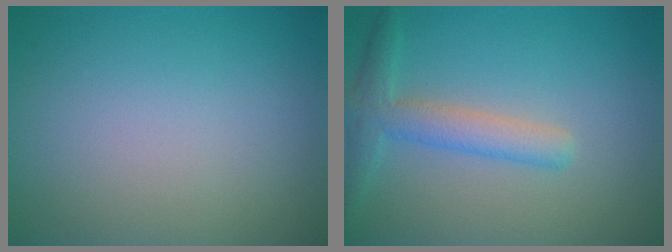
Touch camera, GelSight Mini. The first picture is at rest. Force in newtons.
{"total": 3.3, "press": 3.3, "slide": 0.2}